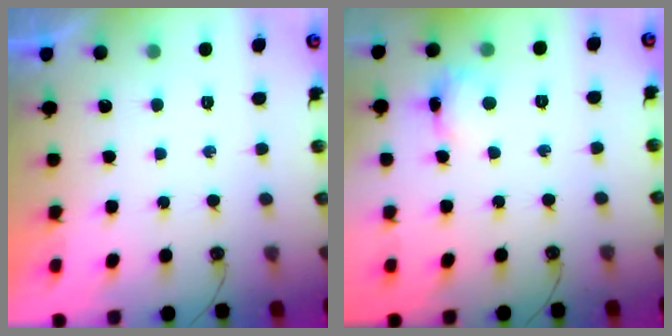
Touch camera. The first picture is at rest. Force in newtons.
{"total": 6.5, "press": 6.4, "slide": 0.6}